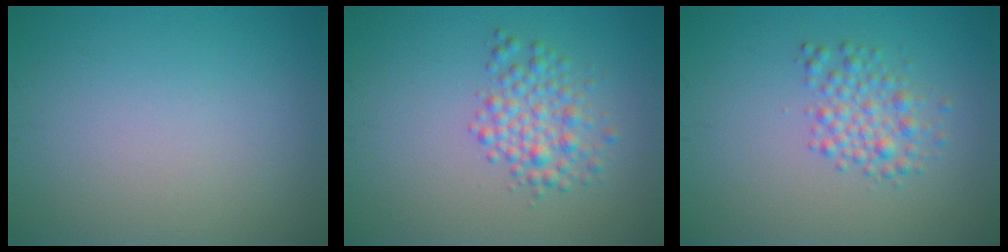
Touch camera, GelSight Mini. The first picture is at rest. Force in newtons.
{"total": 3.1, "press": 3.1, "slide": 0.0}
{"total": 2.7, "press": 2.7, "slide": 0.1}